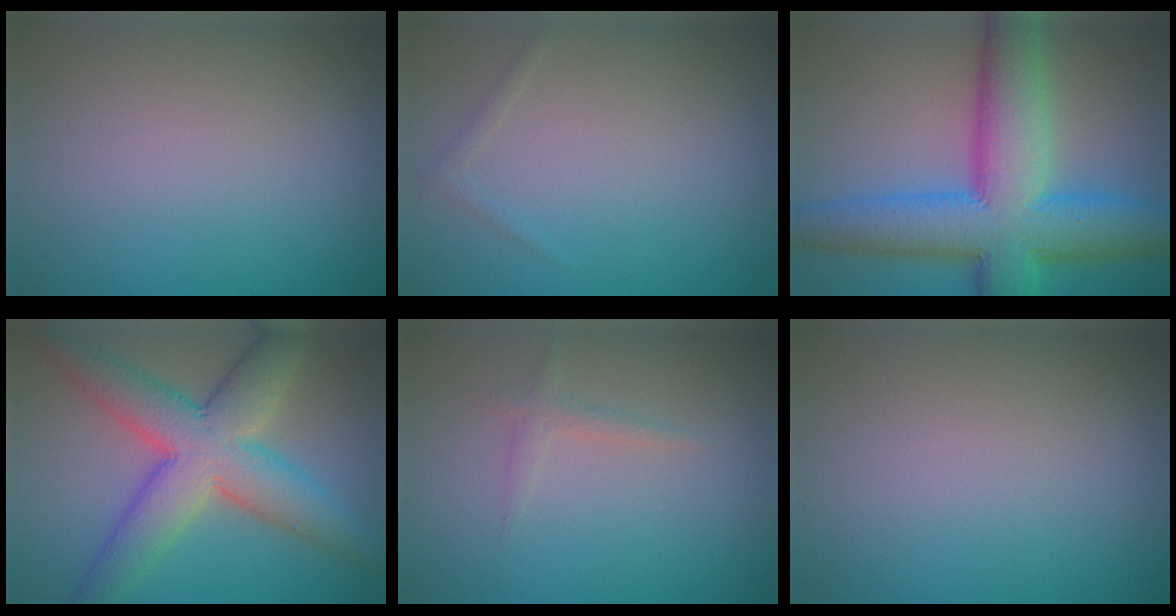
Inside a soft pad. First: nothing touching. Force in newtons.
{"total": 0.6, "press": 0.6, "slide": 0.1}
{"total": 11.8, "press": 11.8, "slide": 0.2}
{"total": 8.5, "press": 8.5, "slide": 0.3}
{"total": 1.0, "press": 1.0, "slide": 0.0}
{"total": 0.0}